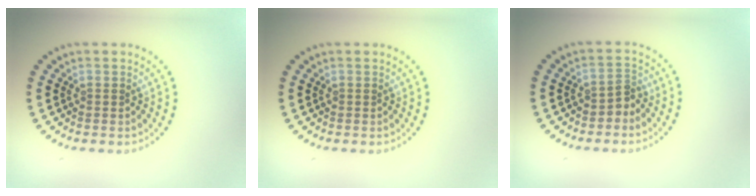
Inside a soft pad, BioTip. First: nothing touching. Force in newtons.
{"total": 0.0}
{"total": 1.5, "press": 1.2, "slide": 0.9}